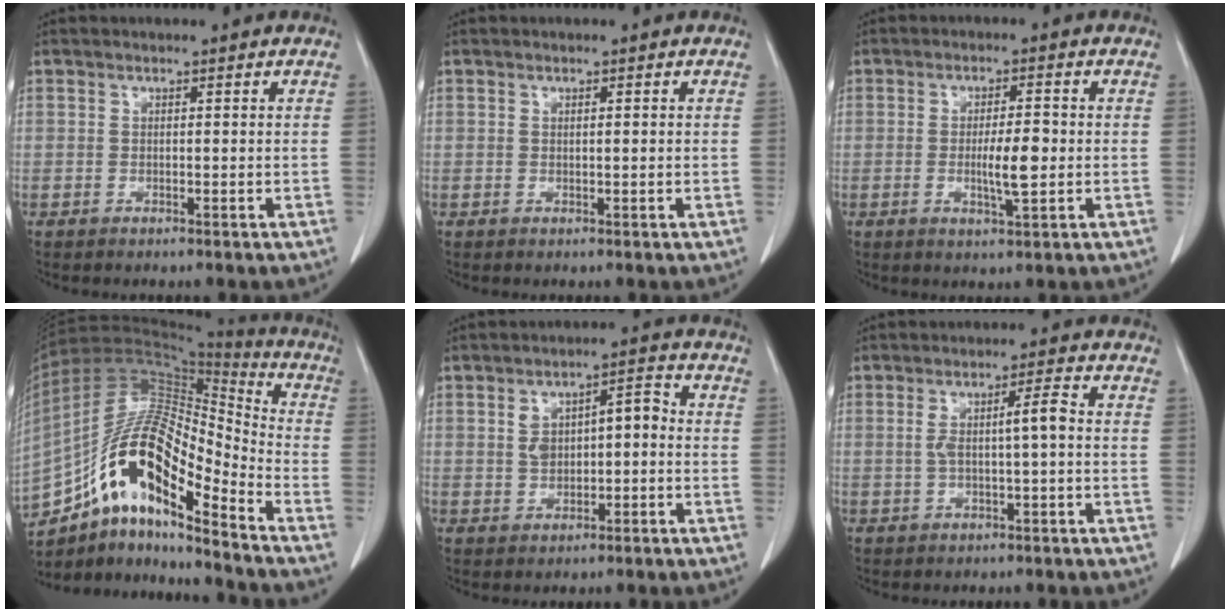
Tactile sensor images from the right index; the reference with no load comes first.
{"total": 0.5, "force": [0.1, 0.1, 0.5], "torque": [-0.011, 0.000, 0.003]}
{"total": 5.2, "force": [-0.6, 0.9, 5.1], "torque": [-0.091, -0.005, -0.007]}
{"total": 18.4, "force": [-10.8, 4.4, 14.2], "torque": [-0.273, 0.029, -0.187]}
{"total": 6.3, "force": [0.1, 3.1, 5.4], "torque": [-0.096, 0.031, 0.003]}
{"total": 4.6, "force": [0.0, 0.4, 4.6], "torque": [-0.086, 0.015, 0.003]}